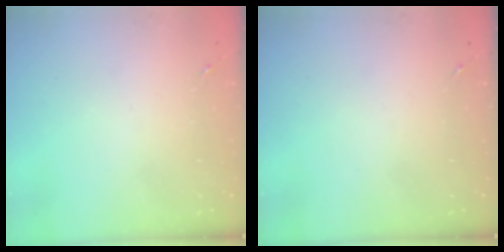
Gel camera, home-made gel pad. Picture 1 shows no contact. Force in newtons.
{"total": 0.0}